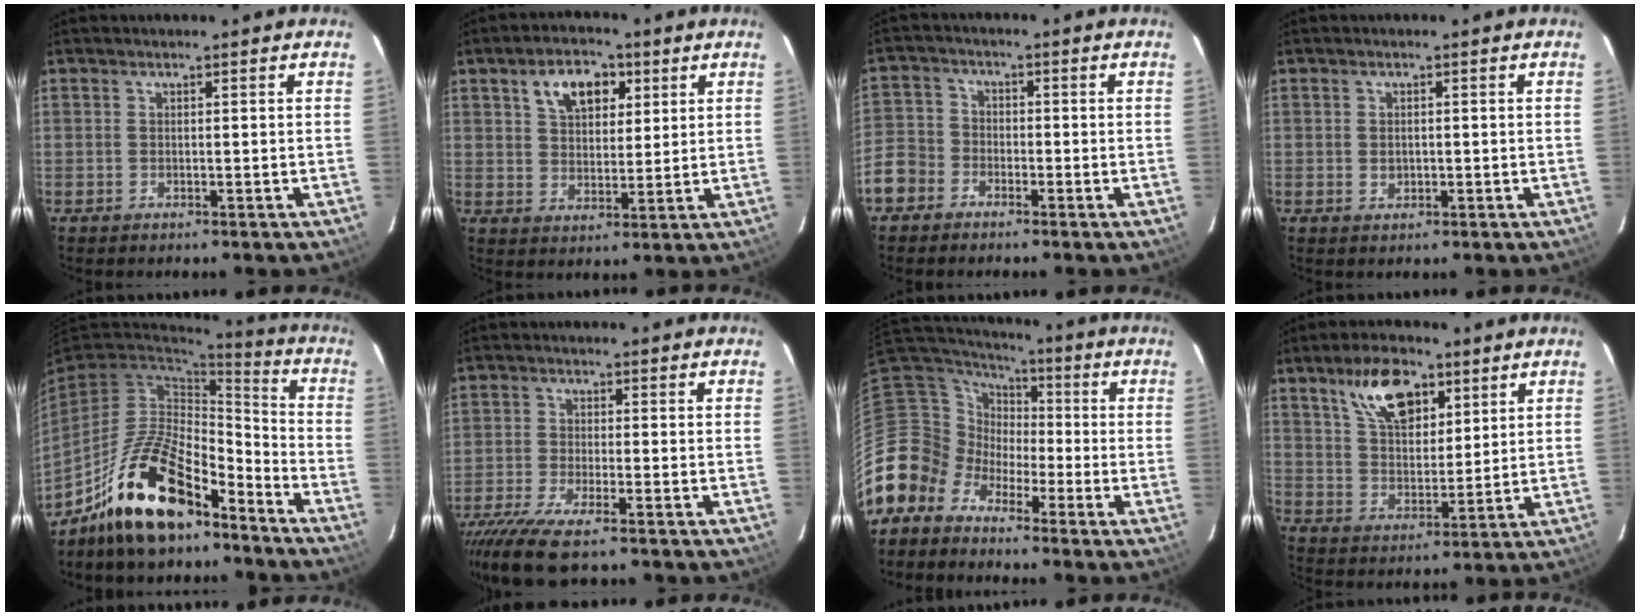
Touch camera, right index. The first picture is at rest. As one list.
[{"total": 8.8, "force": [4.1, 5.3, 5.6], "torque": [-0.099, 0.022, 0.073]}, {"total": 7.8, "force": [-4.5, 6.1, 2.1], "torque": [-0.055, 0.020, -0.096]}, {"total": 1.7, "force": [-0.1, 1.4, 0.9], "torque": [-0.013, 0.000, 0.000]}, {"total": 18.0, "force": [-12.6, 6.9, 10.8], "torque": [-0.212, 0.015, -0.221]}, {"total": 9.9, "force": [-7.6, 1.4, 6.2], "torque": [-0.149, -0.038, -0.144]}, {"total": 7.8, "force": [-4.6, 6.3, -0.1], "torque": [-0.011, 0.044, -0.122]}, {"total": 11.7, "force": [6.6, 5.9, 7.7], "torque": [-0.133, 0.018, 0.123]}]